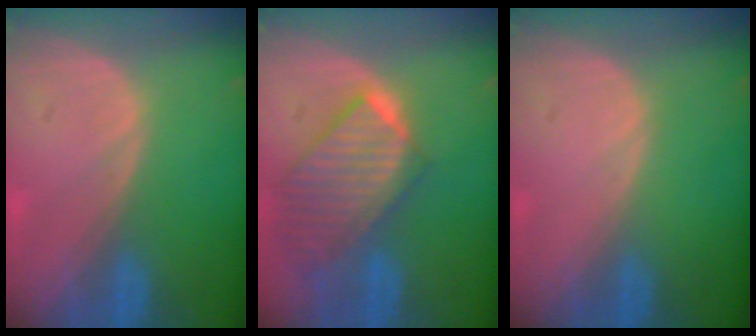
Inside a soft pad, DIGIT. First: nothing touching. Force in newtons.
{"total": 9.8, "press": 8.6, "slide": 4.8}
{"total": 0.0}